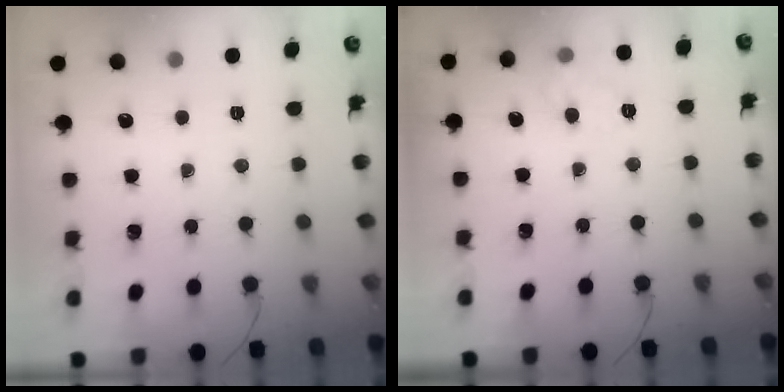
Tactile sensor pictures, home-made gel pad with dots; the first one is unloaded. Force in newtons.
{"total": 7.2, "press": 7.1, "slide": 1.1}